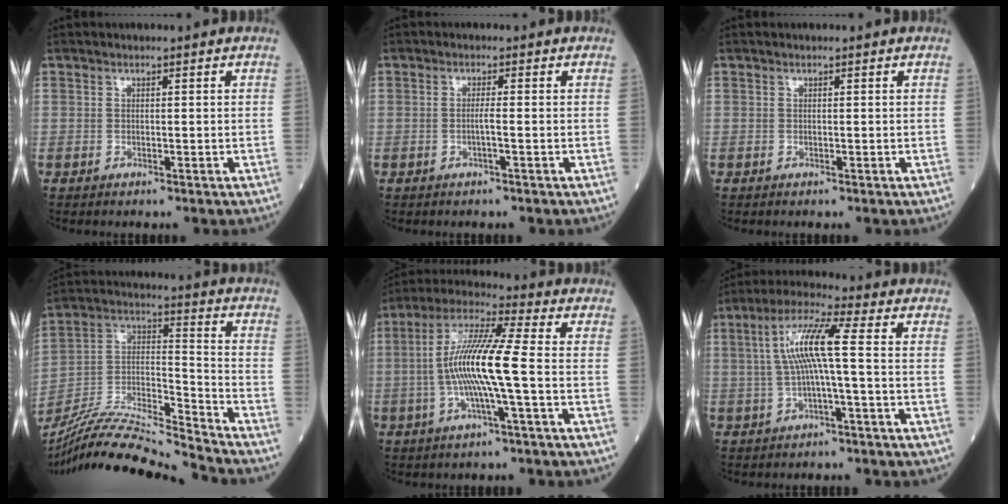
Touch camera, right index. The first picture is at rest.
{"total": 1.5, "force": [-0.4, -0.2, 1.4], "torque": [-0.027, 0.000, -0.009]}
{"total": 0.0}
{"total": 19.8, "force": [-18.5, -0.6, 6.9], "torque": [-0.138, 0.001, -0.328]}
{"total": 11.7, "force": [-1.5, 0.1, 11.6], "torque": [-0.231, 0.009, -0.036]}
{"total": 8.5, "force": [0.4, 0.2, 8.5], "torque": [-0.168, 0.022, 0.006]}